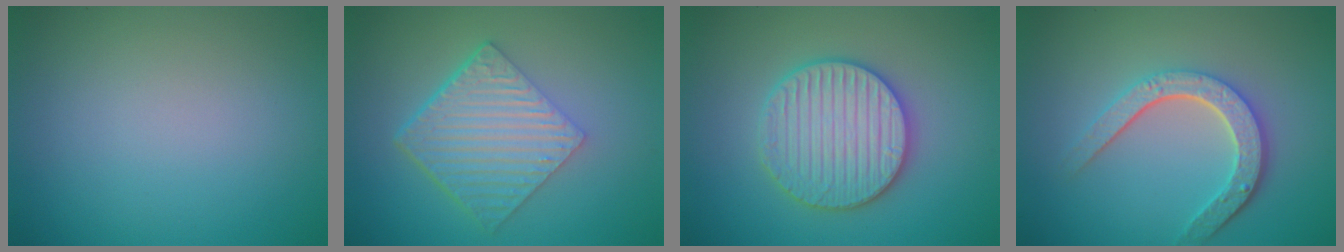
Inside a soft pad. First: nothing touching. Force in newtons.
{"total": 6.3, "press": 4.3, "slide": 4.6}
{"total": 5.8, "press": 5.7, "slide": 1.1}
{"total": 4.6, "press": 3.5, "slide": 3.0}